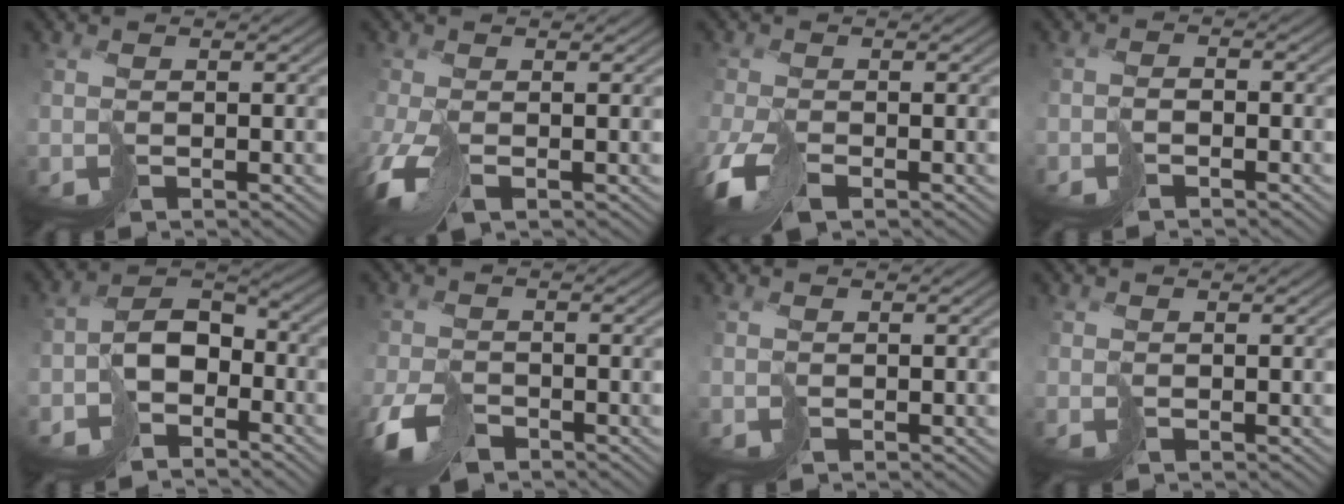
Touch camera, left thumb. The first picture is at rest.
{"total": 4.6, "force": [-2.0, 1.8, 3.7], "torque": [-0.078, -0.006, -0.037]}
{"total": 4.7, "force": [-2.8, 2.1, 3.1], "torque": [-0.067, -0.006, -0.054]}
{"total": 1.5, "force": [-1.5, 0.5, -0.1], "torque": [0.013, 0.004, -0.031]}
{"total": 6.6, "force": [-4.4, 4.0, 3.0], "torque": [-0.032, 0.000, -0.090]}
{"total": 4.3, "force": [-3.1, 2.1, 2.2], "torque": [-0.039, 0.000, -0.062]}
{"total": 0.0}
{"total": 0.0}